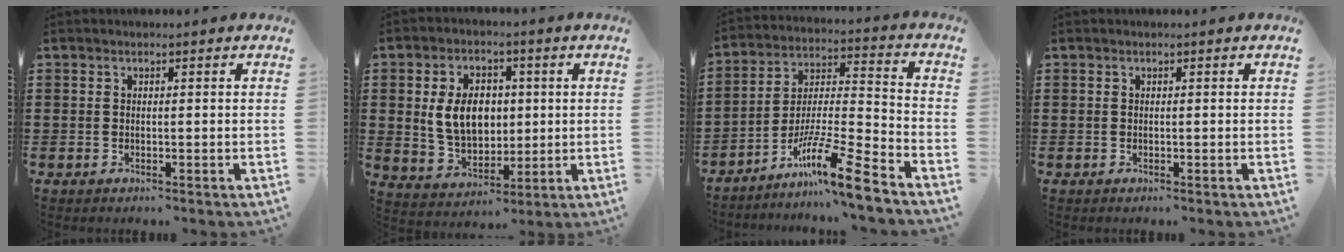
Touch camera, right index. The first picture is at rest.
{"total": 8.5, "force": [1.1, 6.0, 5.8], "torque": [-0.125, 0.009, 0.014]}
{"total": 12.0, "force": [-9.2, 0.1, 7.7], "torque": [-0.131, 0.006, -0.178]}
{"total": 0.0}